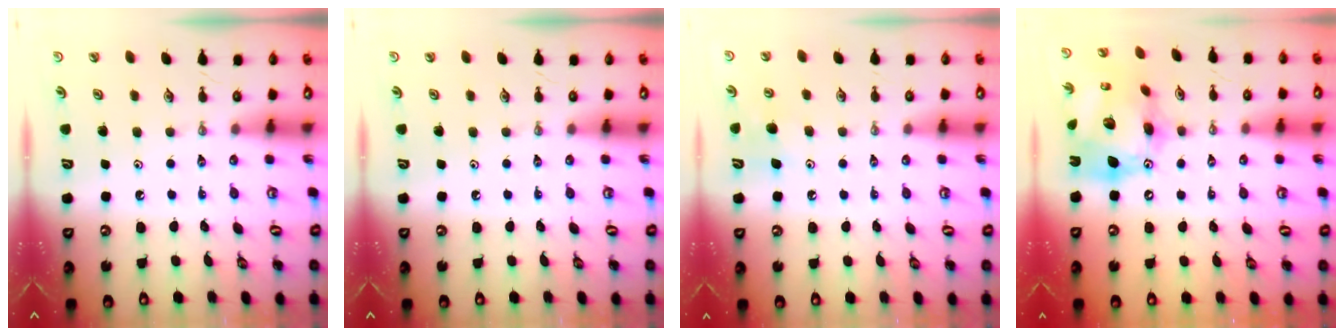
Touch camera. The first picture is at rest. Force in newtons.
{"total": 0.0}
{"total": 7.5, "press": 7.4, "slide": 1.0}
{"total": 20.5, "press": 20.4, "slide": 2.1}